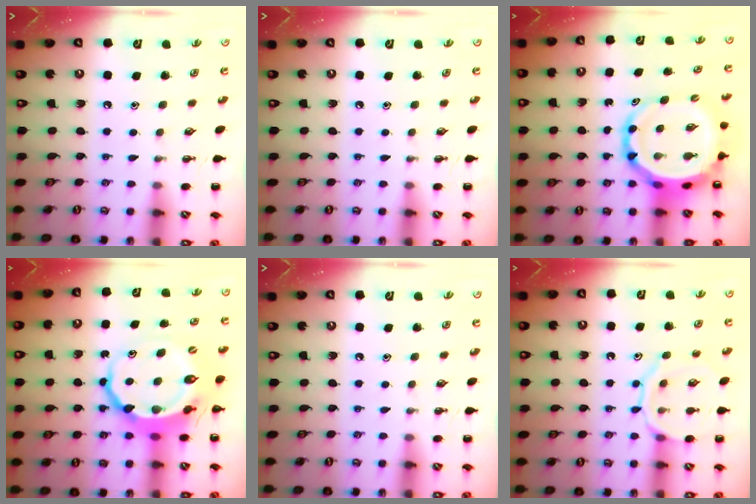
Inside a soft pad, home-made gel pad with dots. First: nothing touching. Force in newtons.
{"total": 0.0}
{"total": 9.6, "press": 9.3, "slide": 2.5}
{"total": 9.9, "press": 9.6, "slide": 2.3}
{"total": 0.0}
{"total": 11.4, "press": 11.4, "slide": 0.8}